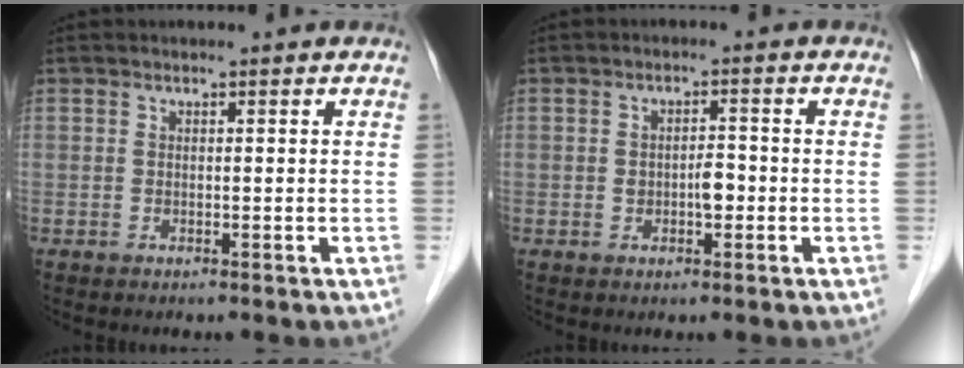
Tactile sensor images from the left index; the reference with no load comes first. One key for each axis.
{"total": 2.7, "fx": -0.7, "fy": 1.2, "fz": 2.3, "tx": -0.038, "ty": 0.005, "tz": -0.007}